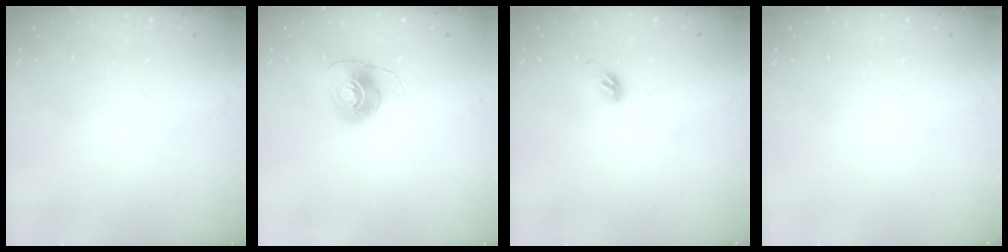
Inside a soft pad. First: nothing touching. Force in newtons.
{"total": 7.7, "press": 7.7, "slide": 0.2}
{"total": 4.0, "press": 3.9, "slide": 1.0}
{"total": 0.0}